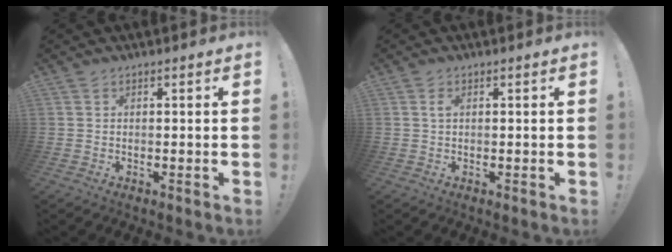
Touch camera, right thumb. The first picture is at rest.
{"total": 1.1, "force": [0.3, 0.5, 1.0], "torque": [-0.018, 0.003, 0.004]}